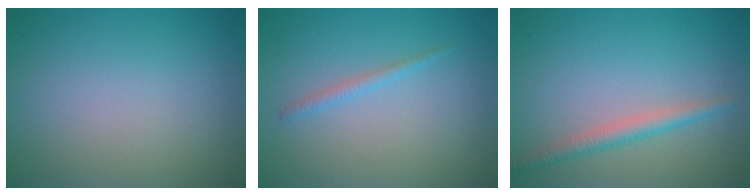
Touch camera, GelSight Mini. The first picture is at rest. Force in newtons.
{"total": 1.0, "press": 1.0, "slide": 0.1}
{"total": 2.2, "press": 2.1, "slide": 0.0}